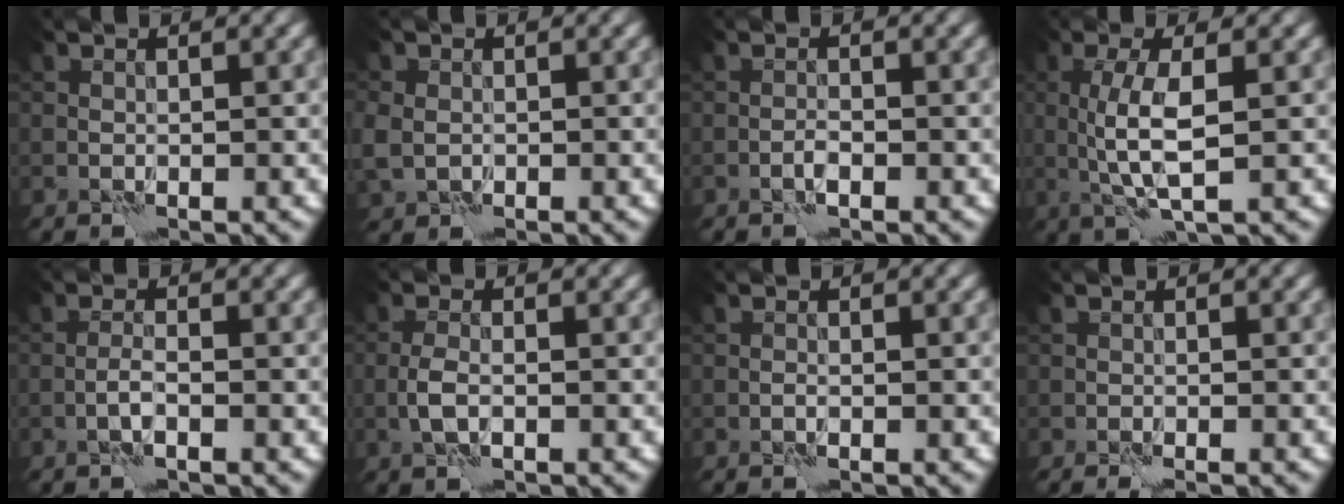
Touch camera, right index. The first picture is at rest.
{"total": 3.3, "force": [-0.6, 2.8, 1.7], "torque": [-0.045, -0.008, -0.006]}
{"total": 1.0, "force": [-0.6, 0.1, 0.8], "torque": [-0.016, 0.004, -0.016]}
{"total": 4.5, "force": [0.3, 1.1, 4.3], "torque": [-0.096, 0.002, 0.006]}
{"total": 1.5, "force": [-0.7, 0.2, 1.3], "torque": [-0.028, 0.006, -0.019]}
{"total": 2.2, "force": [-0.7, 0.9, 1.9], "torque": [-0.040, 0.003, -0.020]}
{"total": 0.5, "force": [-0.3, 0.1, 0.4], "torque": [-0.009, 0.003, -0.008]}
{"total": 0.9, "force": [-0.7, -0.1, 0.6], "torque": [-0.013, 0.002, -0.014]}